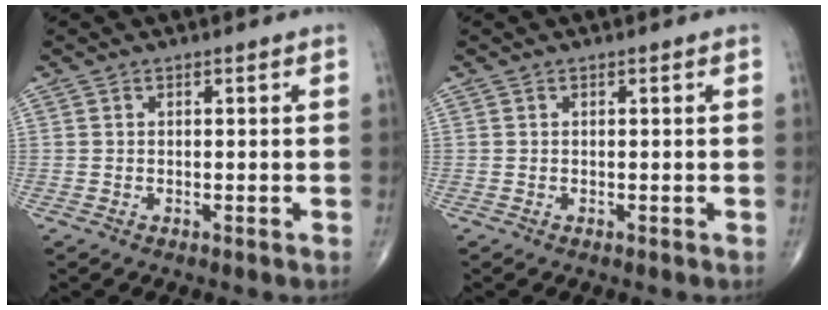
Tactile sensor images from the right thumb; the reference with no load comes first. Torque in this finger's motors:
{"motor_torque": [0.05, 0.05, -0.01, -0.01, 0.00]}